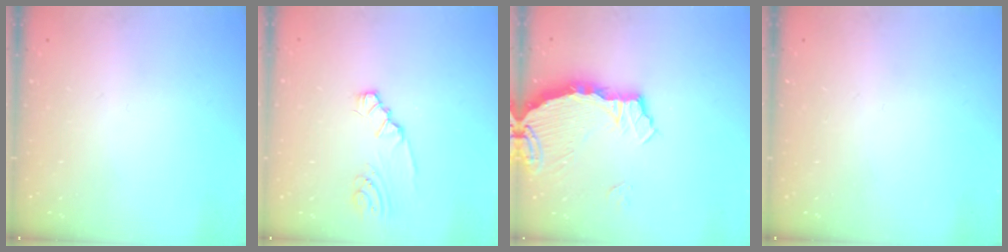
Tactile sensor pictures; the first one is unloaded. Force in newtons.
{"total": 2.5, "press": 2.5, "slide": 0.3}
{"total": 5.7, "press": 5.7, "slide": 0.5}
{"total": 0.0}